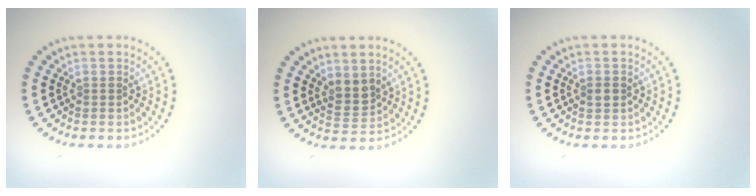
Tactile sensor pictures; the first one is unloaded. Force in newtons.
{"total": 2.0, "press": 1.7, "slide": 1.1}
{"total": 1.2, "press": 1.2, "slide": 0.1}